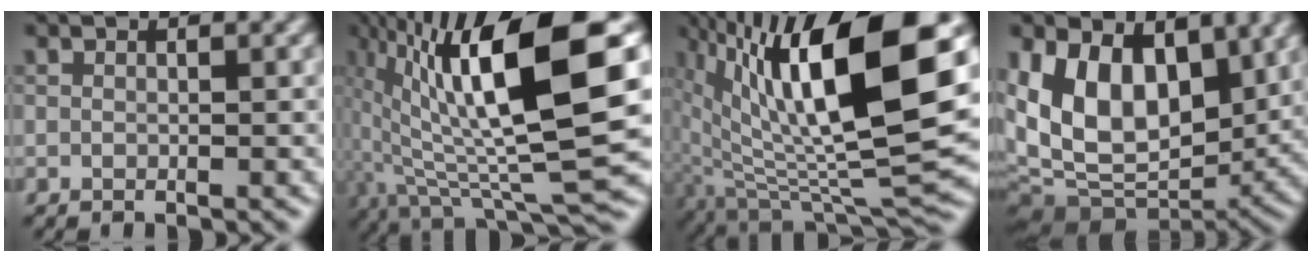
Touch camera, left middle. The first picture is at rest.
{"total": 15.0, "force": [1.9, 3.8, 14.4], "torque": [-0.249, 0.006, 0.039]}
{"total": 16.1, "force": [3.6, 4.9, 14.9], "torque": [-0.243, -0.002, 0.062]}
{"total": 11.8, "force": [2.2, 7.7, 8.6], "torque": [-0.152, -0.015, 0.033]}